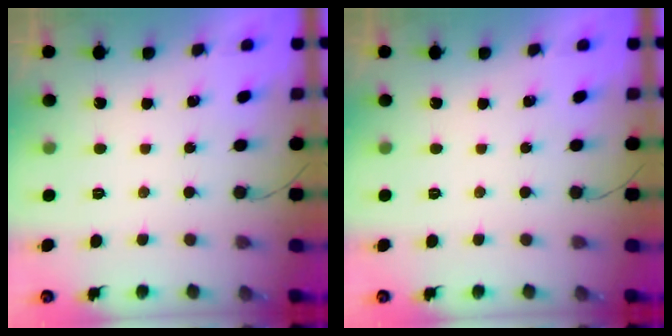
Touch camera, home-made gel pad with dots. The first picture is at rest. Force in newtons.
{"total": 0.0}